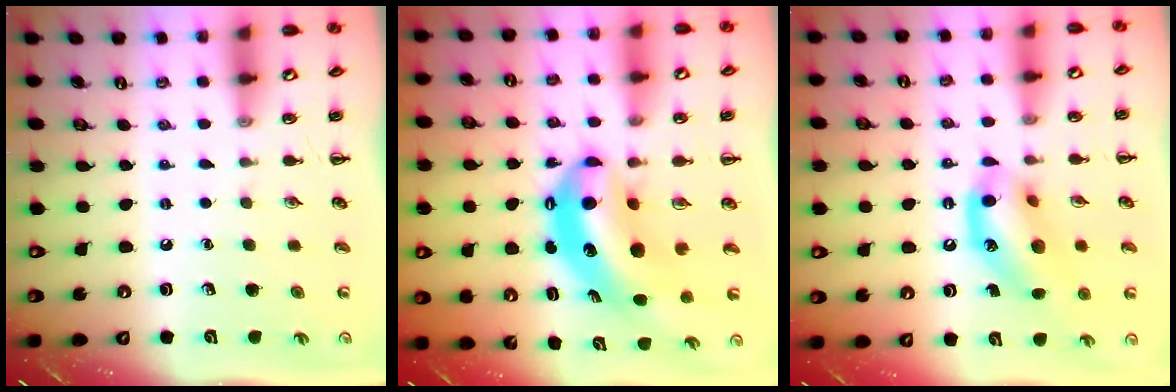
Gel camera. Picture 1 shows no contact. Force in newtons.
{"total": 9.6, "press": 9.3, "slide": 2.3}
{"total": 14.8, "press": 14.4, "slide": 3.3}